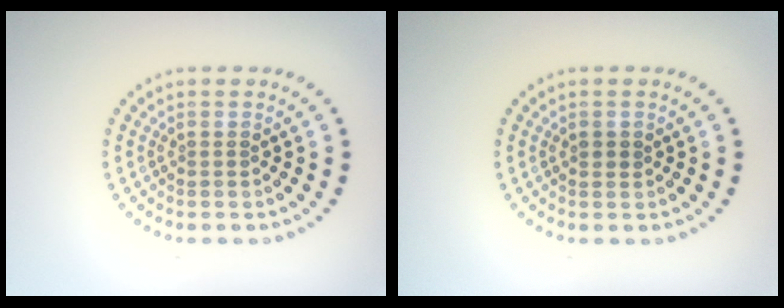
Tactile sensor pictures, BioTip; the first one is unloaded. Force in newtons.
{"total": 0.9, "press": 0.8, "slide": 0.3}